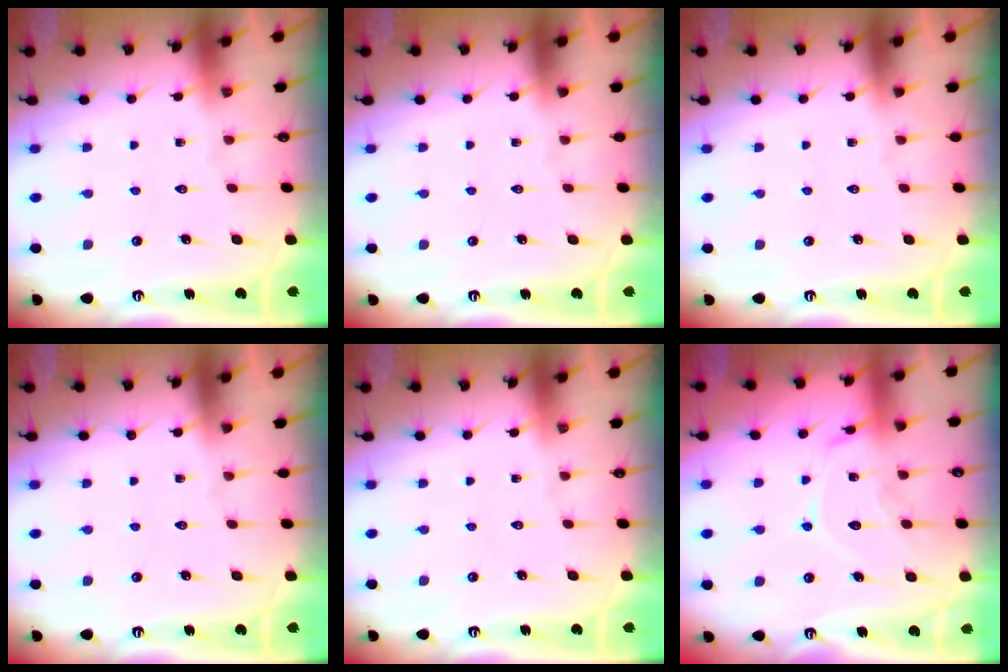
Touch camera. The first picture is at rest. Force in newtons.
{"total": 0.0}
{"total": 0.0}
{"total": 0.0}
{"total": 0.0}
{"total": 14.0, "press": 13.9, "slide": 1.2}